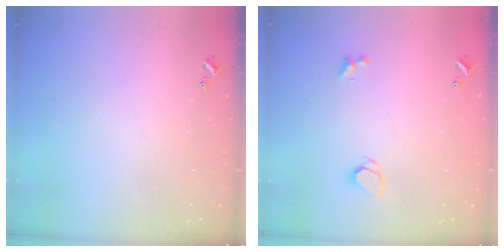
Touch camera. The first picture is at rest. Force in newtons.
{"total": 1.8, "press": 1.7, "slide": 0.3}